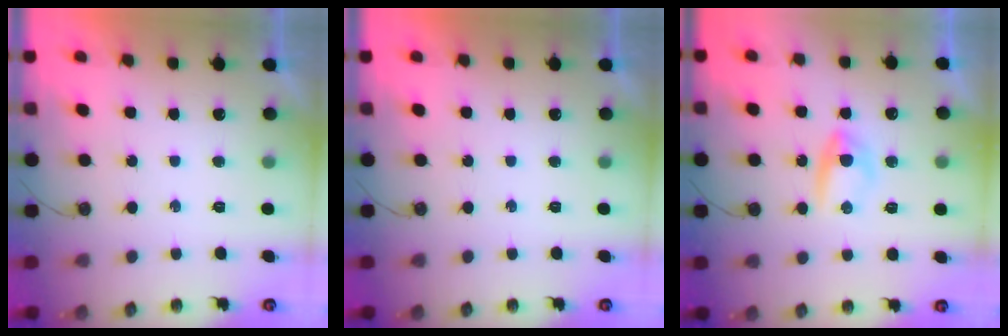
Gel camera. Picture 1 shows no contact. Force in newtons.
{"total": 0.0}
{"total": 4.2, "press": 4.1, "slide": 0.9}